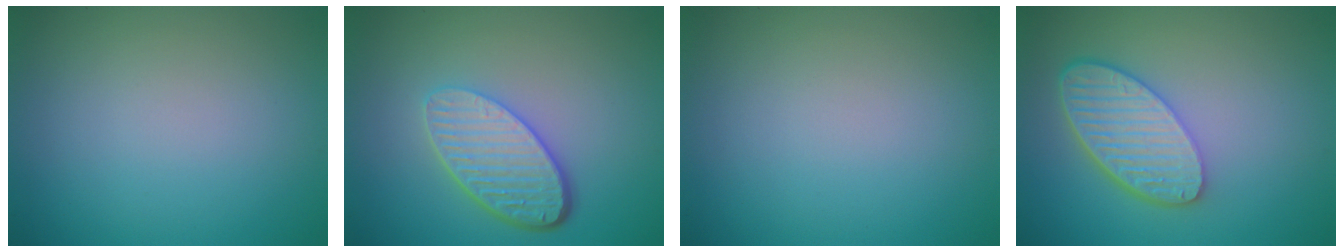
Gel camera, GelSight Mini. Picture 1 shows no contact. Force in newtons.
{"total": 5.3, "press": 3.8, "slide": 3.6}
{"total": 0.0}
{"total": 6.1, "press": 4.7, "slide": 3.9}